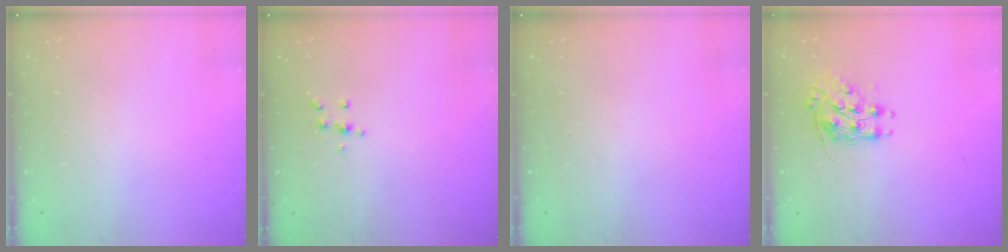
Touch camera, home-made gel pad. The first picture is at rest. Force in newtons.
{"total": 4.1, "press": 4.0, "slide": 1.0}
{"total": 0.0}
{"total": 8.2, "press": 8.1, "slide": 0.3}